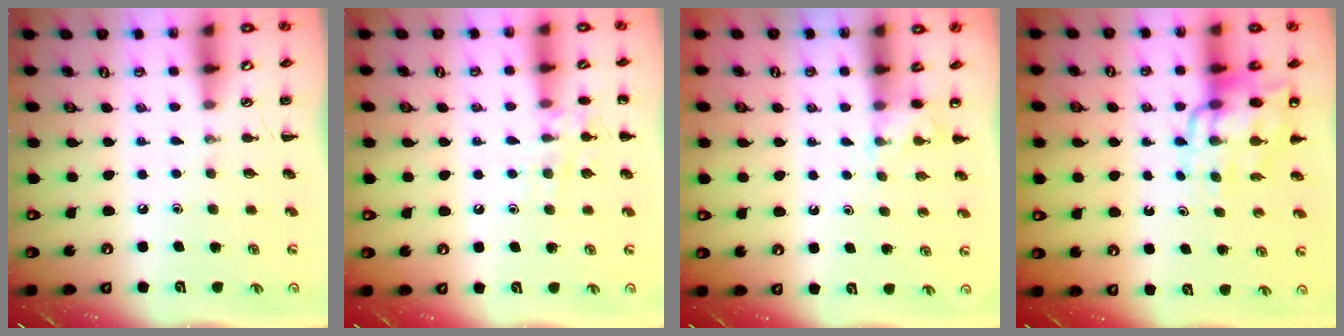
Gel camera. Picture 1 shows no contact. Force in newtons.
{"total": 8.7, "press": 8.6, "slide": 0.8}
{"total": 4.2, "press": 4.0, "slide": 1.1}
{"total": 13.6, "press": 13.2, "slide": 3.4}